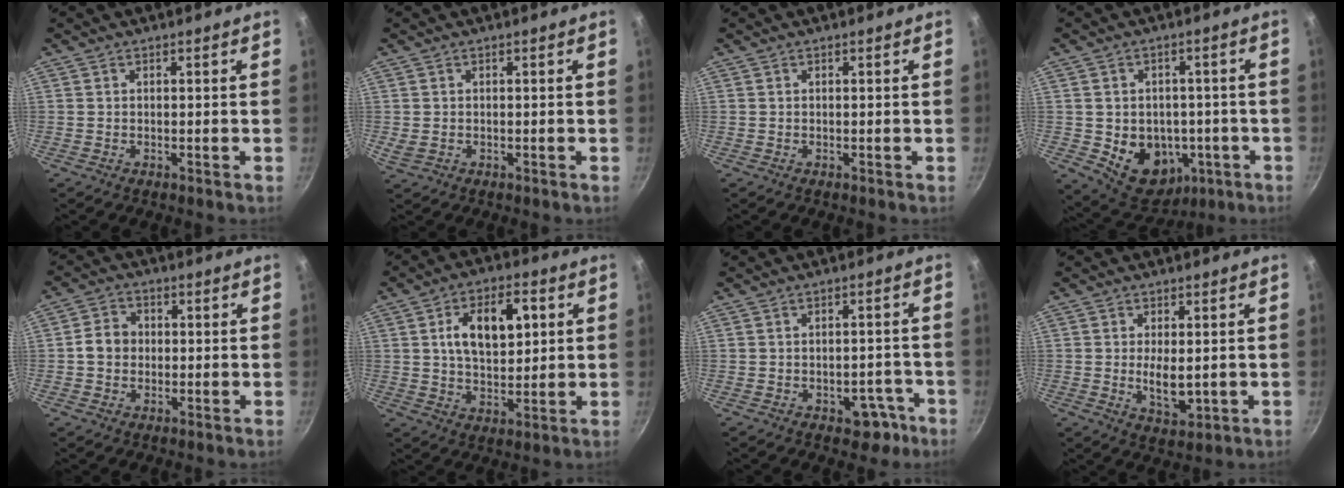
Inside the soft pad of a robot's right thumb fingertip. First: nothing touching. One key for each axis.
{"total": 1.6, "fx": -0.2, "fy": 1.3, "fz": 1.0, "tx": -0.031, "ty": 0.001, "tz": 0.002}
{"total": 0.0}
{"total": 12.4, "fx": -3.1, "fy": 9.5, "fz": 7.3, "tx": -0.075, "ty": 0.014, "tz": -0.024}
{"total": 5.1, "fx": -0.3, "fy": 4.4, "fz": 2.6, "tx": -0.036, "ty": 0.015, "tz": -0.011}
{"total": 12.4, "fx": 3.0, "fy": 6.9, "fz": 9.8, "tx": -0.139, "ty": 0.001, "tz": 0.050}
{"total": 5.2, "fx": -2.9, "fy": 3.4, "fz": 2.7, "tx": -0.006, "ty": 0.030, "tz": -0.033}
{"total": 5.5, "fx": -0.3, "fy": 2.8, "fz": 4.7, "tx": -0.073, "ty": -0.010, "tz": 0.002}